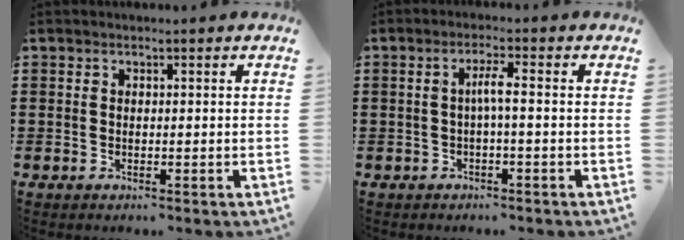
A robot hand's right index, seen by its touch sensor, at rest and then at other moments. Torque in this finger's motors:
{"motor_torque": [0.88, 0.61, 0.13, 0.03]}